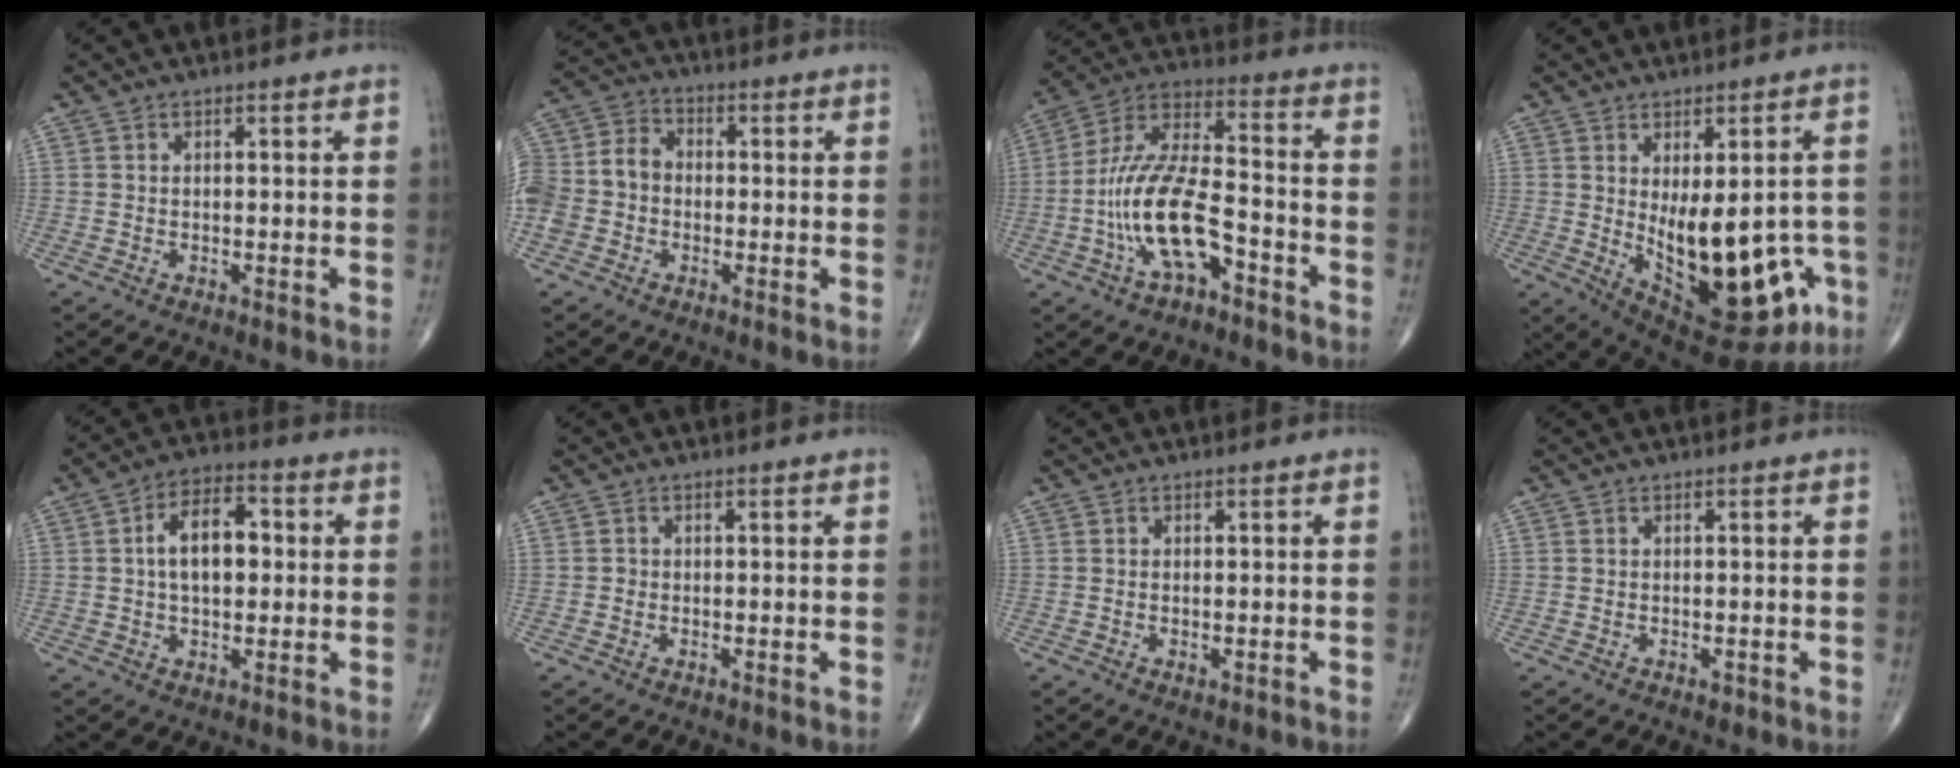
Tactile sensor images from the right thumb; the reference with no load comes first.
{"total": 11.8, "force": [-1.9, 9.9, 6.2], "torque": [-0.130, 0.037, -0.040]}
{"total": 16.0, "force": [-5.9, 6.8, 13.2], "torque": [-0.262, 0.051, -0.107]}
{"total": 21.1, "force": [-4.3, 9.9, 18.1], "torque": [-0.212, -0.019, -0.027]}
{"total": 10.1, "force": [1.0, 5.9, 8.1], "torque": [-0.123, 0.021, 0.012]}
{"total": 0.7, "force": [-0.2, 0.6, 0.2], "torque": [0.001, 0.003, -0.004]}
{"total": 1.0, "force": [-0.3, 0.4, 0.8], "torque": [-0.015, -0.001, -0.004]}
{"total": 0.7, "force": [-0.3, 0.4, 0.5], "torque": [-0.008, -0.002, -0.004]}